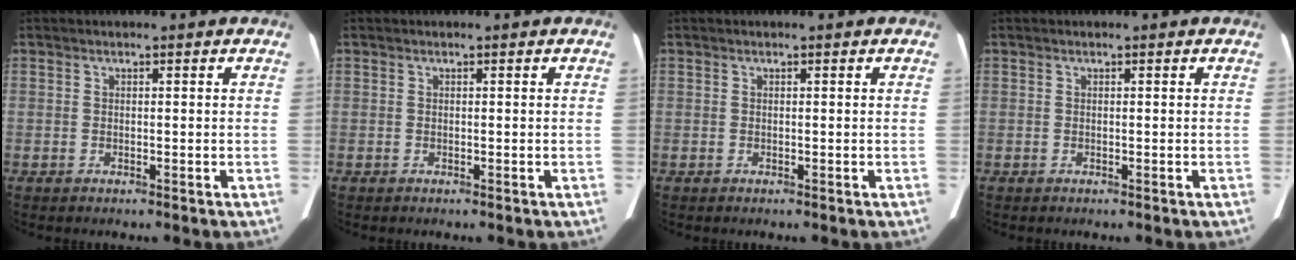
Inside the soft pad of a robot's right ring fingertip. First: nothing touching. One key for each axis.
{"total": 0.0}
{"total": 0.0}
{"total": 0.0}